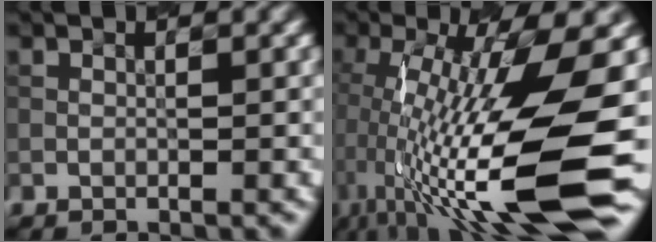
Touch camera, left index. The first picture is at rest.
{"total": 15.3, "force": [-2.4, 3.6, 14.7], "torque": [-0.263, -0.002, -0.035]}